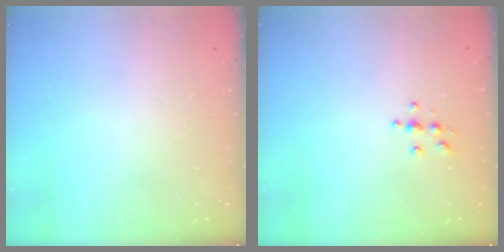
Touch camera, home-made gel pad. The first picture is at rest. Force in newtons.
{"total": 3.8, "press": 3.8, "slide": 0.4}